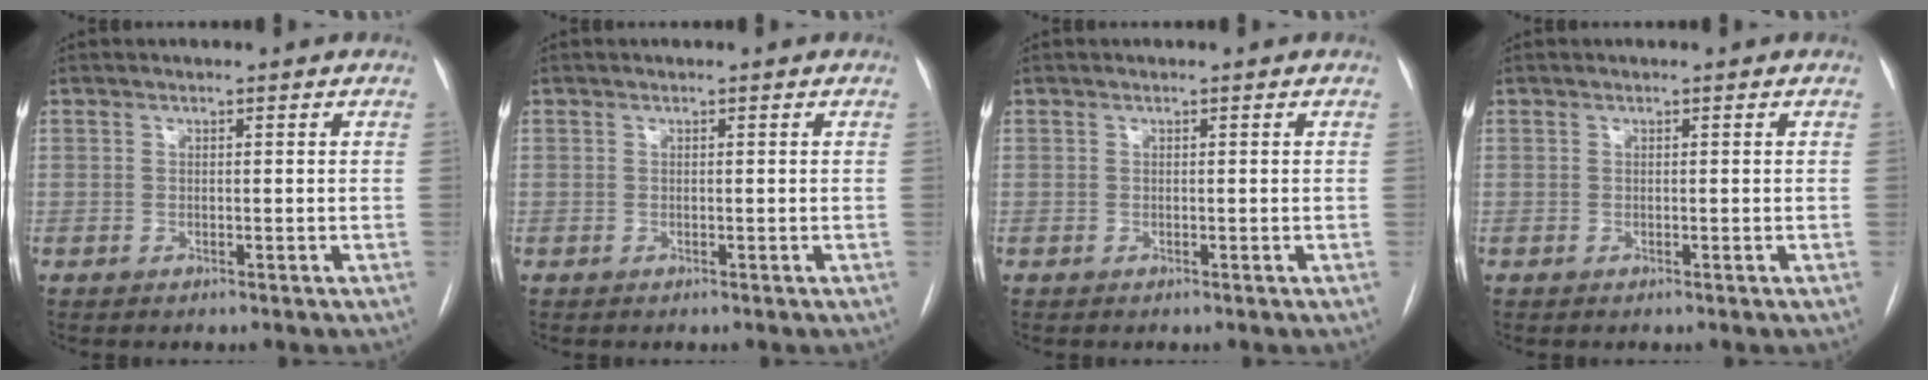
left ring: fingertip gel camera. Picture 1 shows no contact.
{"total": 0.0}
{"total": 0.0}
{"total": 0.0}